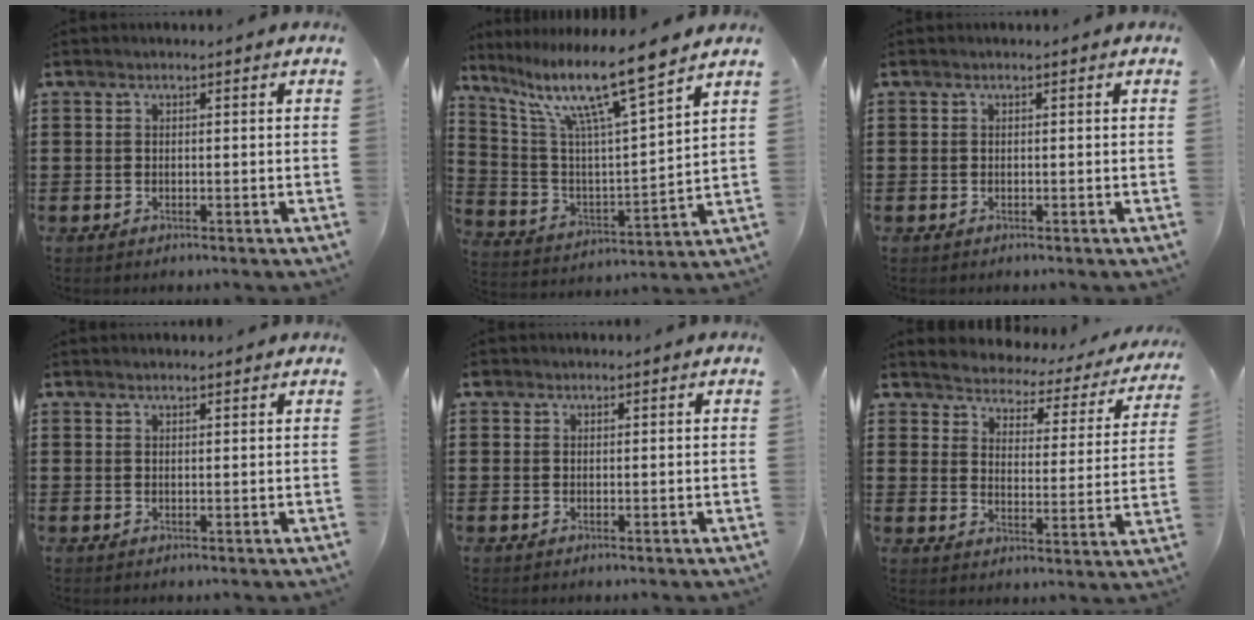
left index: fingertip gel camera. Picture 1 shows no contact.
{"total": 12.5, "force": [9.4, 0.7, 8.3], "torque": [-0.184, -0.055, 0.152]}
{"total": 0.0}
{"total": 1.0, "force": [0.9, 0.0, 0.3], "torque": [-0.007, -0.001, 0.018]}
{"total": 0.8, "force": [0.4, 0.6, 0.2], "torque": [-0.008, 0.005, 0.008]}
{"total": 2.6, "force": [2.6, 0.3, -0.3], "torque": [-0.018, -0.029, 0.034]}